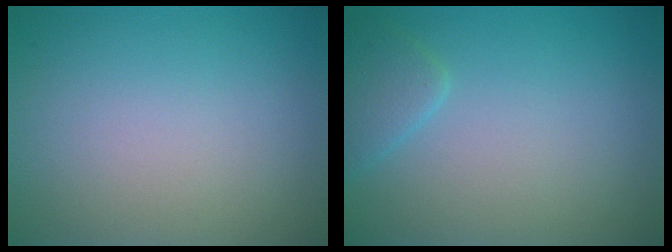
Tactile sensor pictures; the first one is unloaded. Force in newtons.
{"total": 1.7, "press": 1.7, "slide": 0.2}